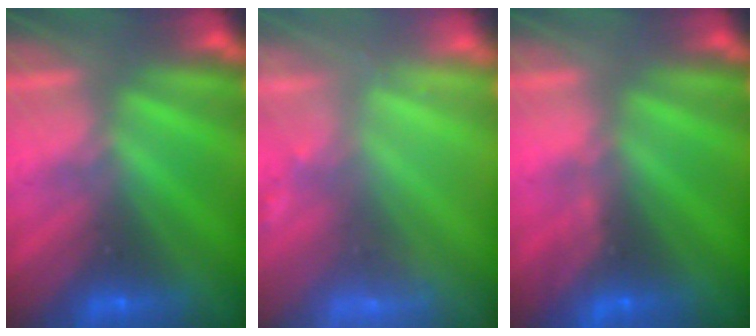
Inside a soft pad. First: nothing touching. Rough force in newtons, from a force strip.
{"total": 2.9}
{"total": 3.7}